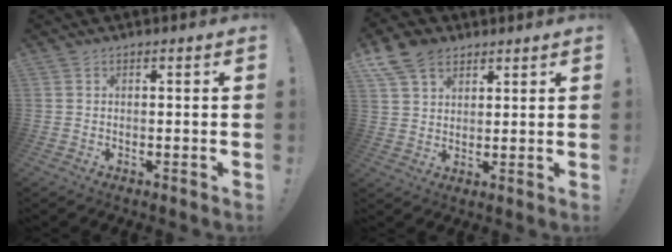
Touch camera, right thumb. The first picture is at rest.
{"total": 9.7, "force": [5.9, 6.5, 4.2], "torque": [-0.074, -0.023, 0.120]}